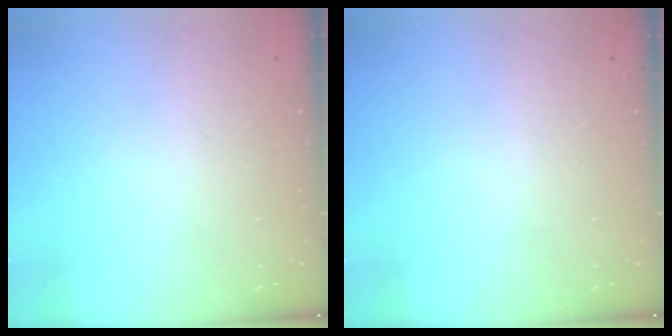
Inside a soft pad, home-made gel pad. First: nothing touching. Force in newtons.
{"total": 0.0}